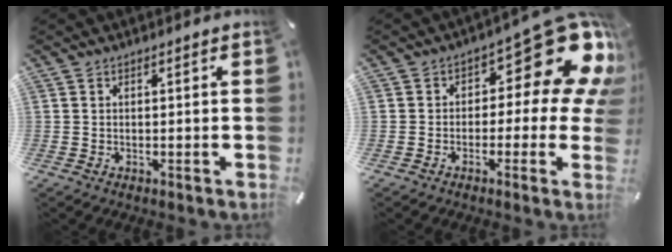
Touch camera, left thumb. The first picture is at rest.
{"total": 16.3, "force": [6.8, 7.5, 12.7], "torque": [-0.151, -0.048, 0.107]}